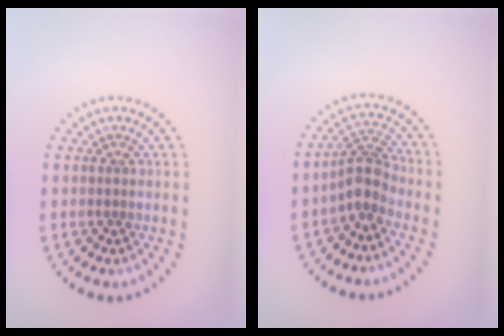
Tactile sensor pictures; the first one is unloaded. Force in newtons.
{"total": 2.9, "press": 2.2, "slide": 1.9}